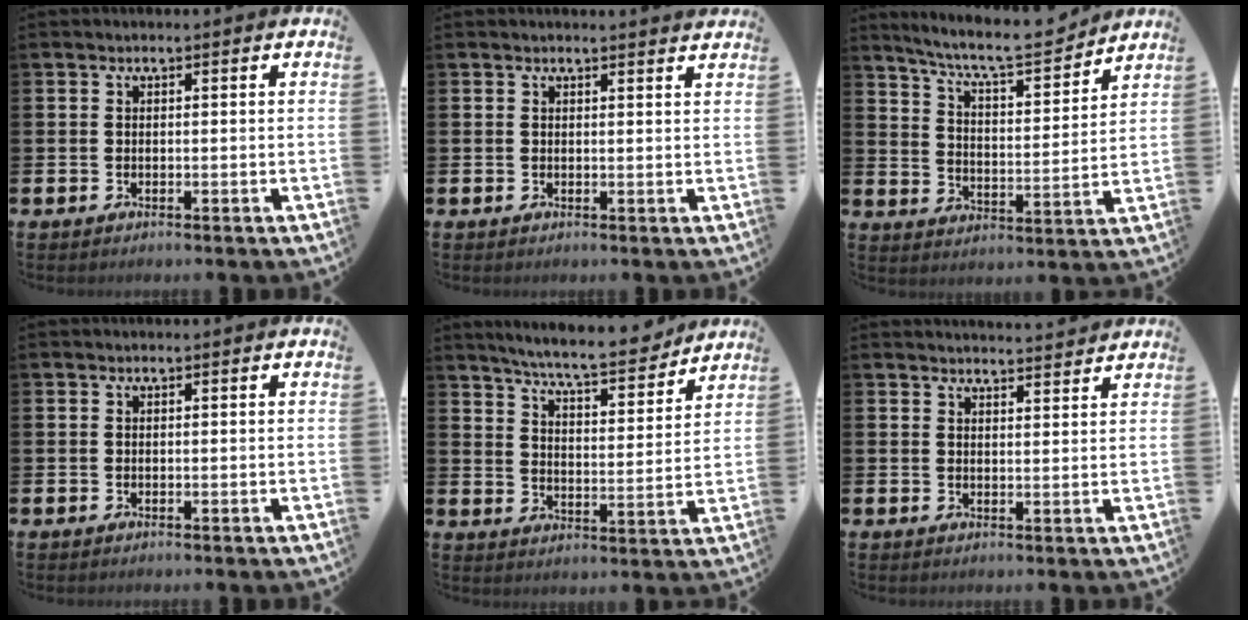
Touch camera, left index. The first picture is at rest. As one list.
[{"total": 1.1, "force": [1.1, -0.1, 0.0], "torque": [0.009, -0.010, 0.019]}, {"total": 8.5, "force": [7.9, 1.2, 2.9], "torque": [-0.081, -0.055, 0.136]}, {"total": 0.0}, {"total": 7.9, "force": [7.5, 0.4, 2.5], "torque": [-0.064, -0.051, 0.128]}, {"total": 3.1, "force": [3.1, -0.1, -0.1], "torque": [0.005, -0.023, 0.054]}]